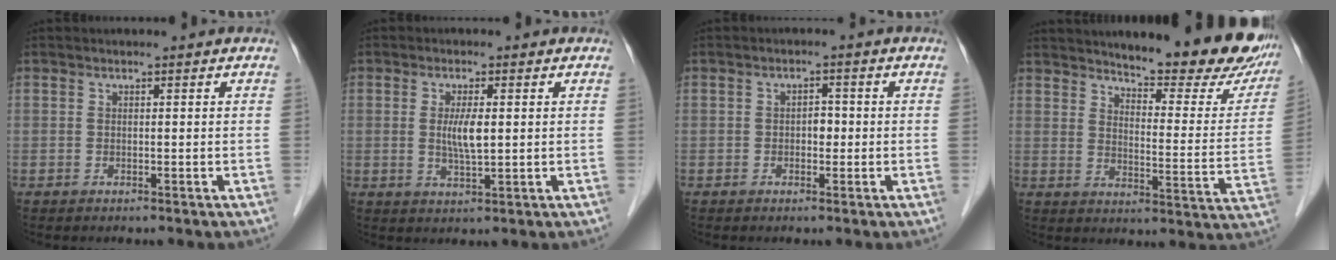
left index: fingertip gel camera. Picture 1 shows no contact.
{"total": 3.9, "force": [0.2, 0.8, 3.8], "torque": [-0.074, -0.007, 0.006]}
{"total": 2.0, "force": [-0.5, 1.3, 1.4], "torque": [-0.016, 0.003, -0.009]}
{"total": 19.6, "force": [17.0, 3.4, 9.3], "torque": [-0.116, -0.059, 0.205]}